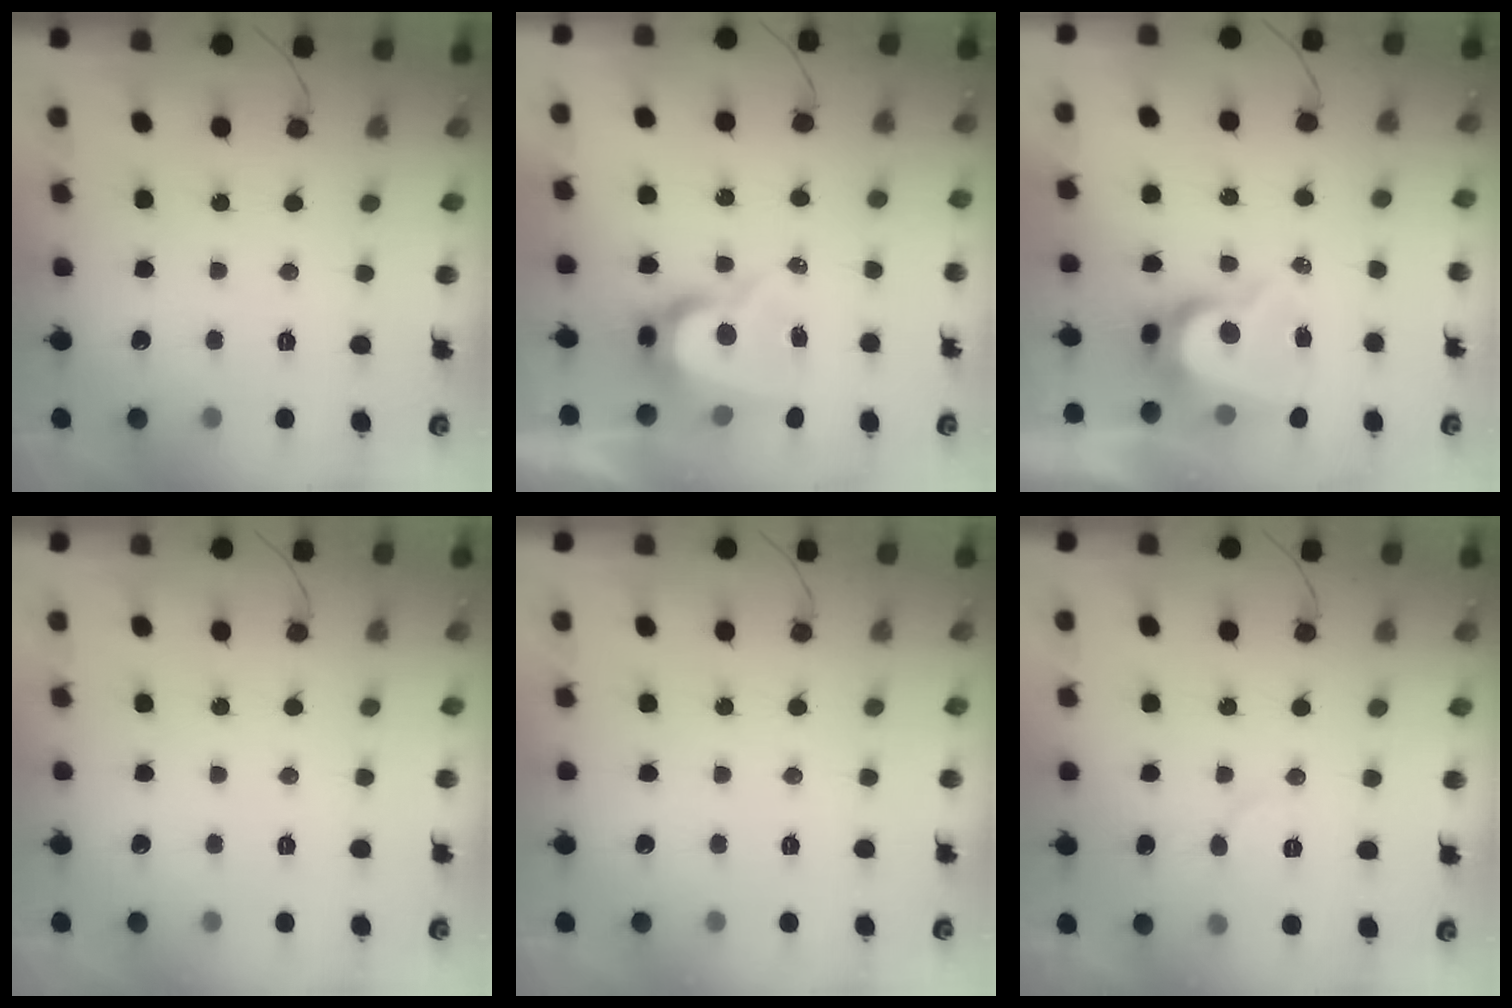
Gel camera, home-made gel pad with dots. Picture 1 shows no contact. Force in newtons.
{"total": 8.6, "press": 8.6, "slide": 0.6}
{"total": 8.6, "press": 8.5, "slide": 1.0}
{"total": 0.0}
{"total": 0.0}
{"total": 5.2, "press": 5.2, "slide": 0.3}